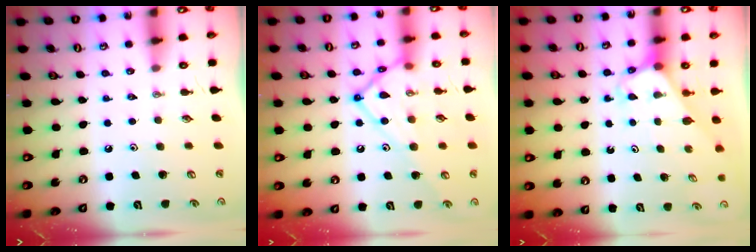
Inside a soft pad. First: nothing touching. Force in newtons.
{"total": 16.5, "press": 16.4, "slide": 2.0}
{"total": 3.2, "press": 3.2, "slide": 0.2}